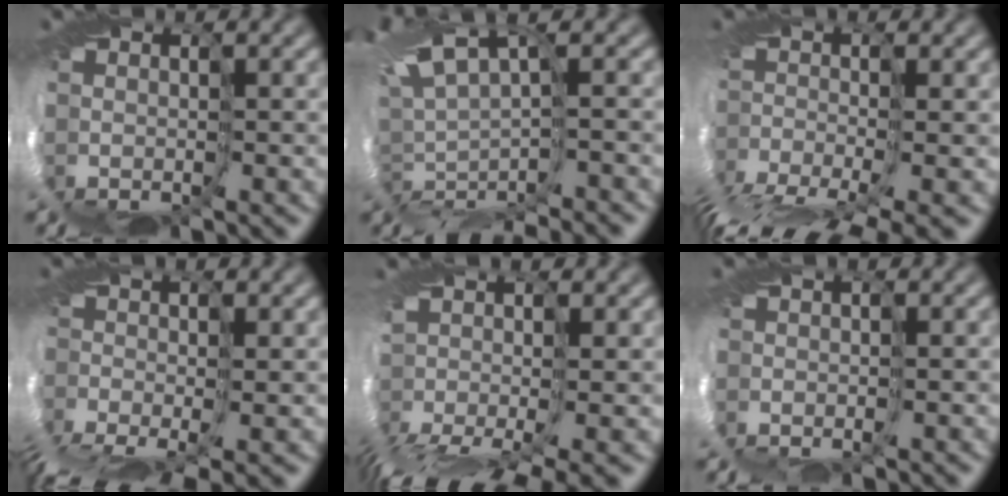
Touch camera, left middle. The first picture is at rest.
{"total": 5.8, "force": [-1.5, 1.4, 5.5], "torque": [-0.092, 0.009, 0.004]}
{"total": 10.4, "force": [-7.9, 2.7, 6.1], "torque": [-0.127, -0.036, -0.121]}
{"total": 8.9, "force": [-5.0, 3.8, 6.4], "torque": [-0.133, -0.023, -0.063]}
{"total": 9.0, "force": [-3.4, 3.2, 7.7], "torque": [-0.138, -0.039, -0.044]}
{"total": 1.2, "force": [-0.8, 0.0, 0.9], "torque": [-0.004, -0.003, -0.013]}